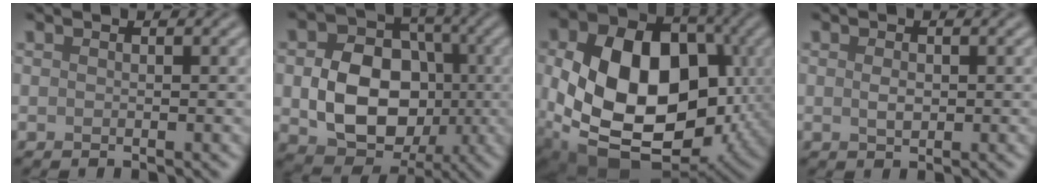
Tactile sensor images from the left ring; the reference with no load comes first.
{"total": 8.9, "force": [-1.0, 6.7, 5.7], "torque": [-0.096, 0.003, -0.019]}
{"total": 15.5, "force": [-0.2, 10.8, 11.2], "torque": [-0.205, -0.019, -0.005]}
{"total": 1.2, "force": [0.0, 0.7, 1.0], "torque": [-0.020, -0.001, 0.001]}